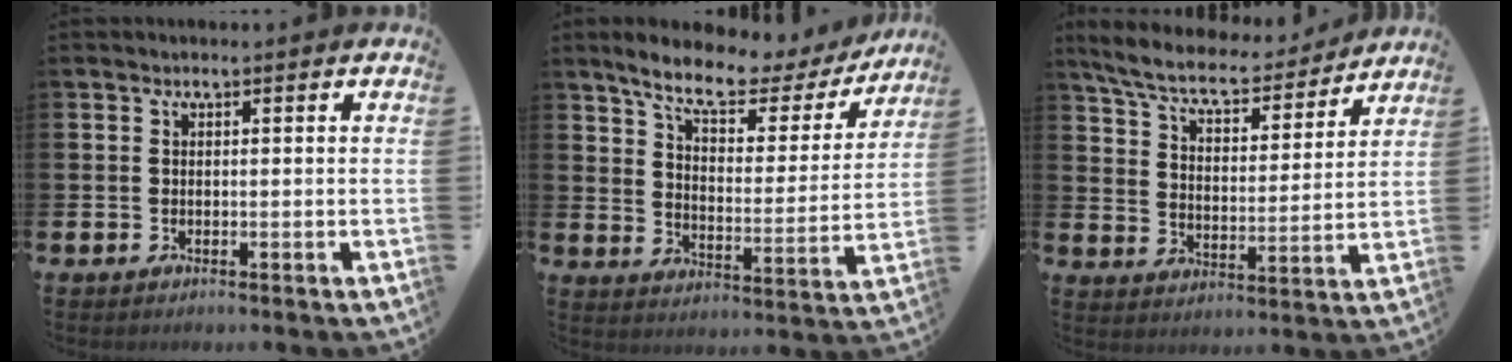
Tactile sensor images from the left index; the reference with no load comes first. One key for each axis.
{"total": 8.9, "fx": 7.7, "fy": 2.5, "fz": 3.7, "tx": -0.098, "ty": -0.051, "tz": 0.128}
{"total": 7.7, "fx": 6.9, "fy": 1.7, "fz": 2.9, "tx": -0.094, "ty": -0.044, "tz": 0.117}